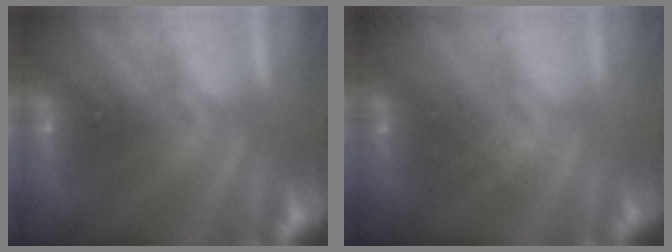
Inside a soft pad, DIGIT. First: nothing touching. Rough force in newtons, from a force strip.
{"total": 2.7}